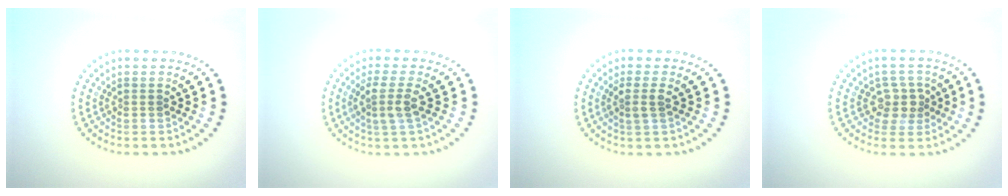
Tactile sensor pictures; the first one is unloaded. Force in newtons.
{"total": 2.4, "press": 2.0, "slide": 1.3}
{"total": 1.6, "press": 1.3, "slide": 0.9}
{"total": 2.4, "press": 2.1, "slide": 1.2}